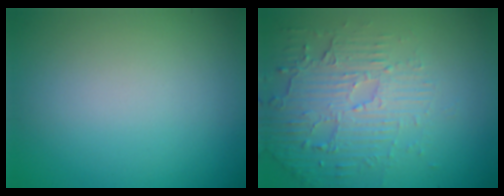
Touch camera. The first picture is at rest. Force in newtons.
{"total": 6.0, "press": 3.7, "slide": 4.7}